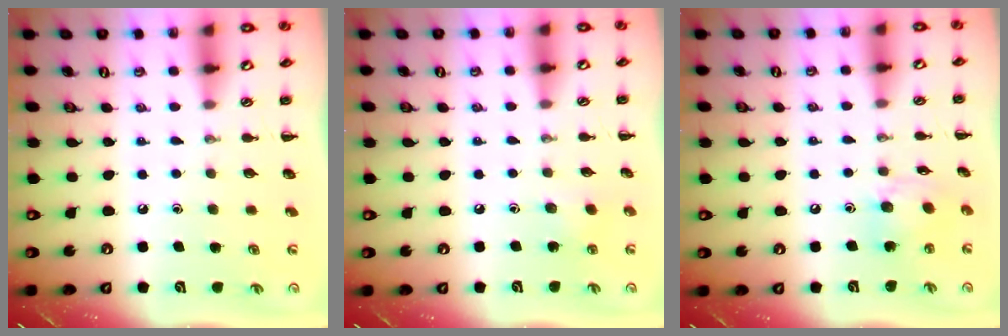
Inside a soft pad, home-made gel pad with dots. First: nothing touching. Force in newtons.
{"total": 5.9, "press": 5.7, "slide": 1.4}
{"total": 10.3, "press": 10.2, "slide": 1.1}